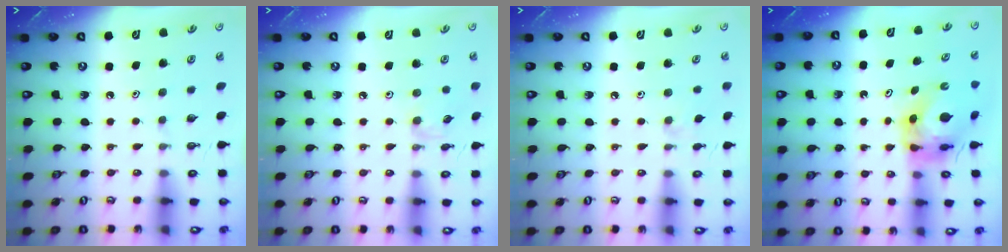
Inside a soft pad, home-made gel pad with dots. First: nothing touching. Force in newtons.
{"total": 2.0, "press": 1.9, "slide": 0.4}
{"total": 3.8, "press": 3.7, "slide": 0.6}
{"total": 6.5, "press": 6.4, "slide": 0.5}